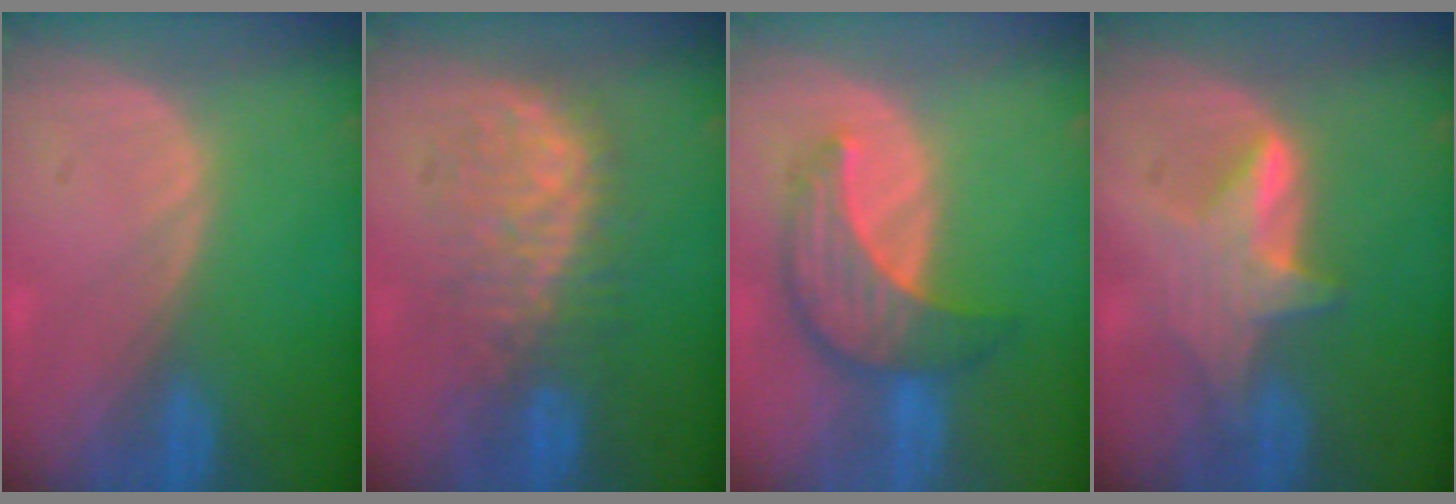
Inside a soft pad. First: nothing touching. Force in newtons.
{"total": 8.7, "press": 8.6, "slide": 1.6}
{"total": 7.8, "press": 7.5, "slide": 2.3}
{"total": 5.6, "press": 5.6, "slide": 0.4}